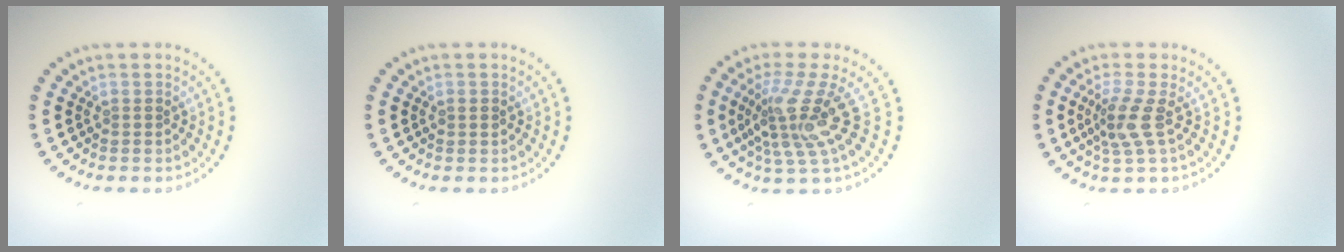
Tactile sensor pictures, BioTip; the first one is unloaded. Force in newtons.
{"total": 0.8, "press": 0.8, "slide": 0.3}
{"total": 4.6, "press": 3.0, "slide": 3.5}
{"total": 2.7, "press": 2.0, "slide": 1.8}